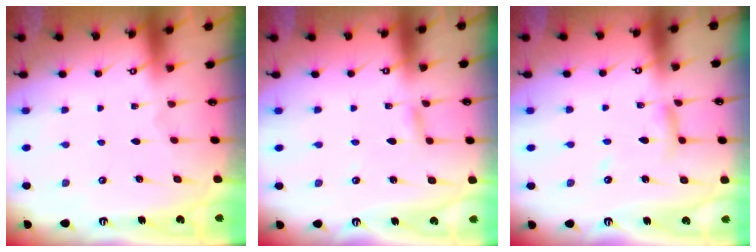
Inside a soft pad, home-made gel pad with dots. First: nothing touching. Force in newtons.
{"total": 2.4, "press": 2.4, "slide": 0.2}
{"total": 7.1, "press": 7.1, "slide": 0.5}